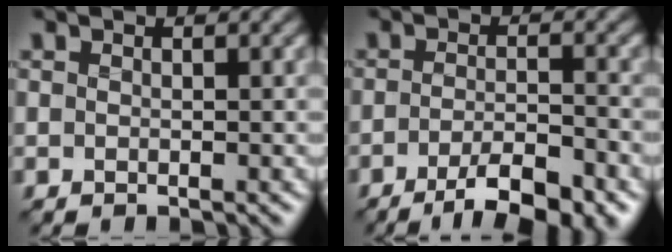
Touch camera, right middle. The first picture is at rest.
{"total": 6.3, "force": [-3.9, 1.6, 4.7], "torque": [-0.075, -0.004, -0.061]}